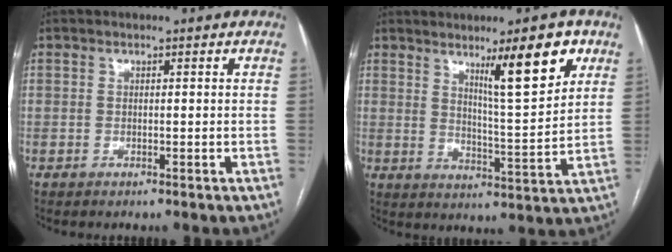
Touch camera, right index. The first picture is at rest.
{"total": 10.6, "force": [6.0, 1.0, 8.7], "torque": [-0.132, -0.011, 0.095]}